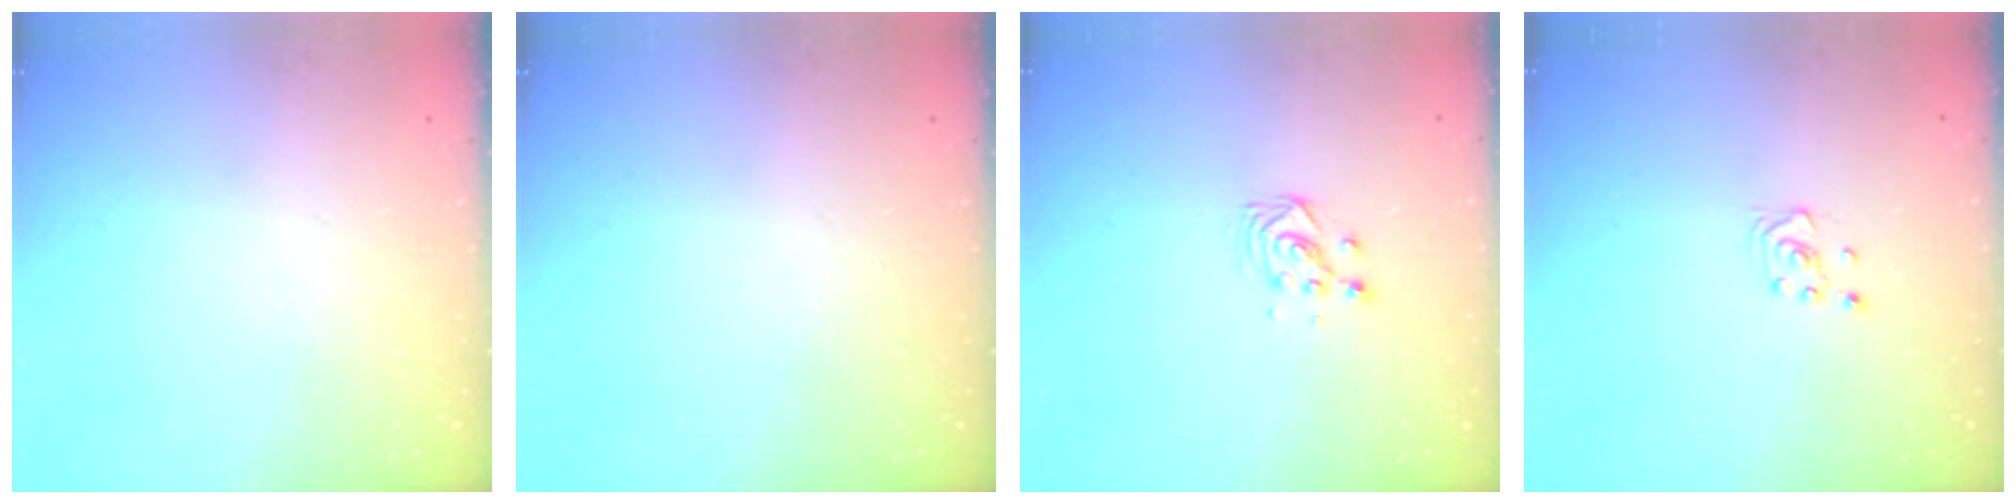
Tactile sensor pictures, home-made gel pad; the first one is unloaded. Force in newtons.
{"total": 0.0}
{"total": 3.4, "press": 3.4, "slide": 0.2}
{"total": 2.6, "press": 2.4, "slide": 1.0}